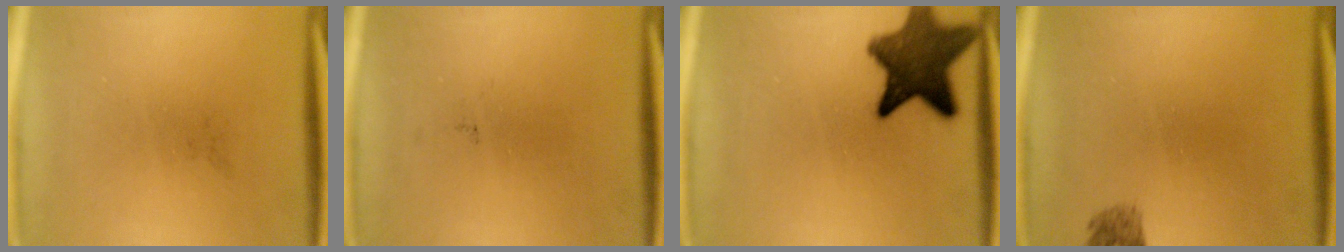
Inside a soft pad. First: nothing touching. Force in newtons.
{"total": 0.0}
{"total": 11.4}
{"total": 1.4}